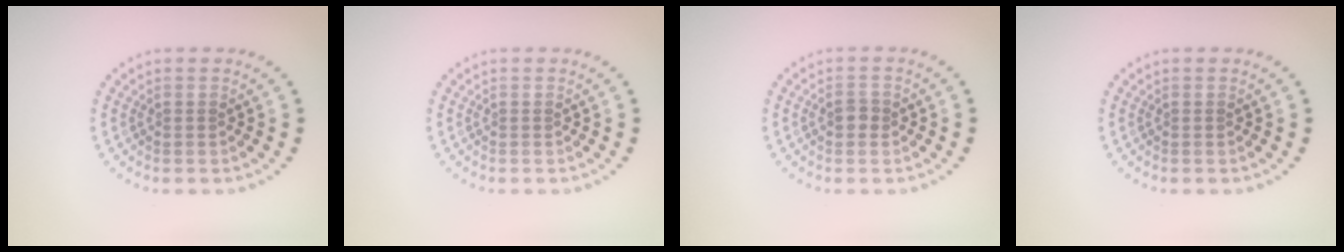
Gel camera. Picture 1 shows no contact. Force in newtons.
{"total": 0.0}
{"total": 1.4, "press": 1.4, "slide": 0.1}
{"total": 0.0}